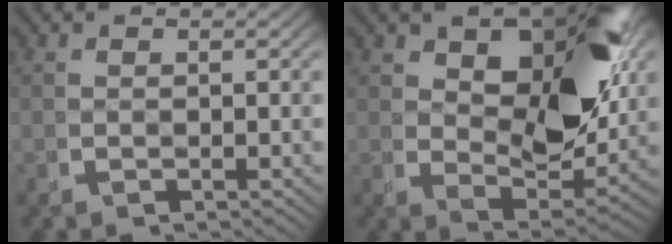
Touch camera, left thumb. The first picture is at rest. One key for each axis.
{"total": 11.4, "fx": 2.7, "fy": 5.7, "fz": 9.4, "tx": -0.140, "ty": -0.032, "tz": 0.060}